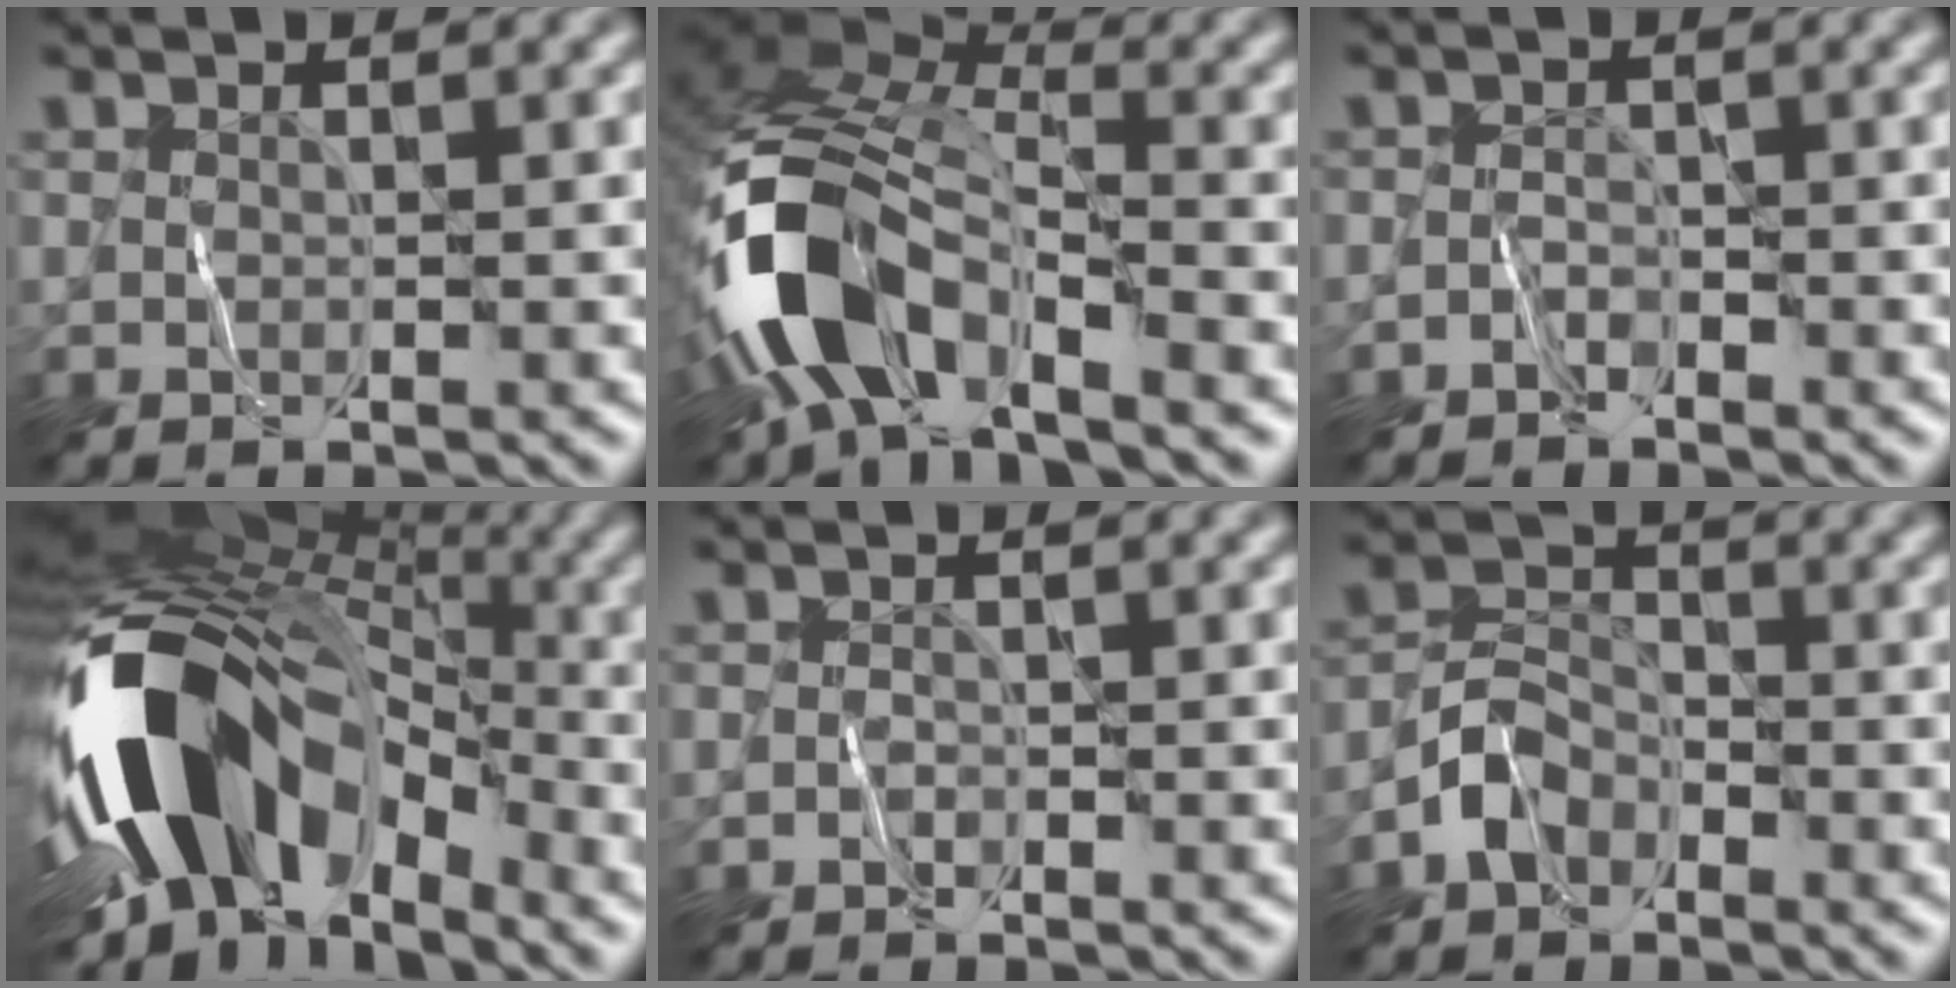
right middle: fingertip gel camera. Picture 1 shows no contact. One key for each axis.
{"total": 11.3, "fx": -5.6, "fy": 5.5, "fz": 8.2, "tx": -0.162, "ty": -0.002, "tz": -0.112}
{"total": 1.1, "fx": -1.0, "fy": 0.5, "fz": 0.2, "tx": -0.002, "ty": 0.010, "tz": -0.021}
{"total": 14.3, "fx": -4.0, "fy": 8.6, "fz": 10.7, "tx": -0.188, "ty": 0.021, "tz": -0.091}
{"total": 0.5, "fx": -0.5, "fy": 0.2, "fz": 0.0, "tx": 0.002, "ty": 0.006, "tz": -0.009}
{"total": 3.0, "fx": -2.0, "fy": 2.0, "fz": 1.1, "tx": -0.020, "ty": 0.011, "tz": -0.049}